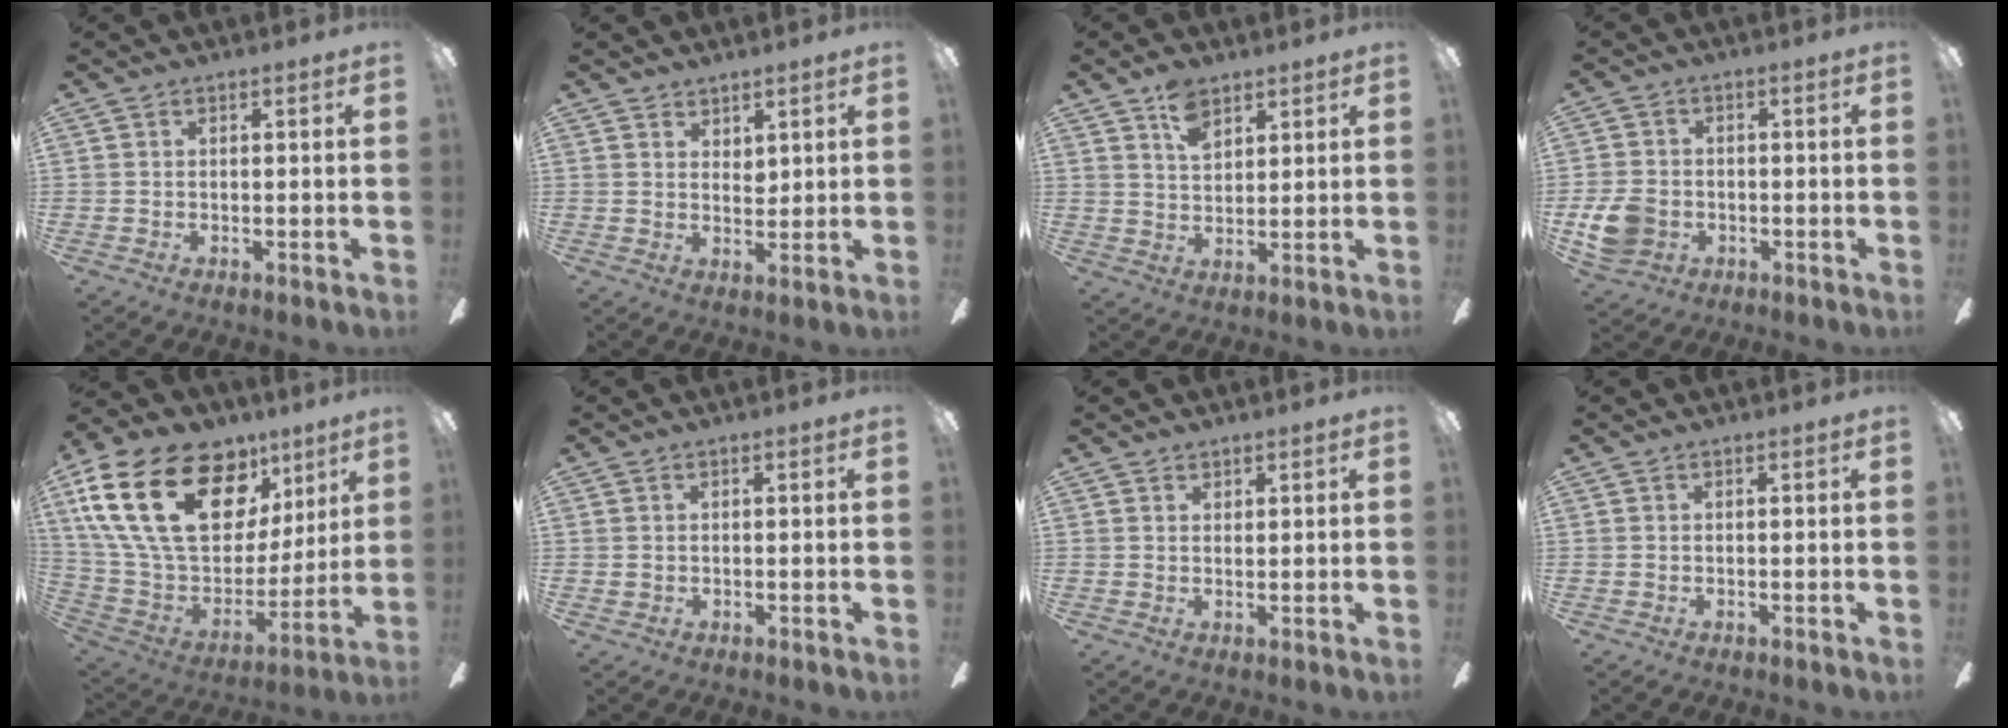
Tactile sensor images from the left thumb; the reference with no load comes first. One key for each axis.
{"total": 3.3, "fx": 2.8, "fy": 1.6, "fz": 0.7, "tx": -0.003, "ty": -0.015, "tz": 0.048}
{"total": 6.8, "fx": 4.5, "fy": 3.8, "fz": 3.4, "tx": -0.057, "ty": -0.011, "tz": 0.080}
{"total": 7.8, "fx": -2.0, "fy": 6.4, "fz": 4.0, "tx": -0.092, "ty": 0.014, "tz": -0.036}
{"total": 29.0, "fx": 12.6, "fy": 17.7, "fz": 19.2, "tx": -0.371, "ty": -0.051, "tz": 0.241}
{"total": 0.5, "fx": 0.2, "fy": 0.5, "fz": 0.1, "tx": -0.004, "ty": 0.004, "tz": 0.003}
{"total": 1.1, "fx": 1.0, "fy": 0.4, "fz": 0.1, "tx": -0.004, "ty": -0.001, "tz": 0.020}
{"total": 0.0}